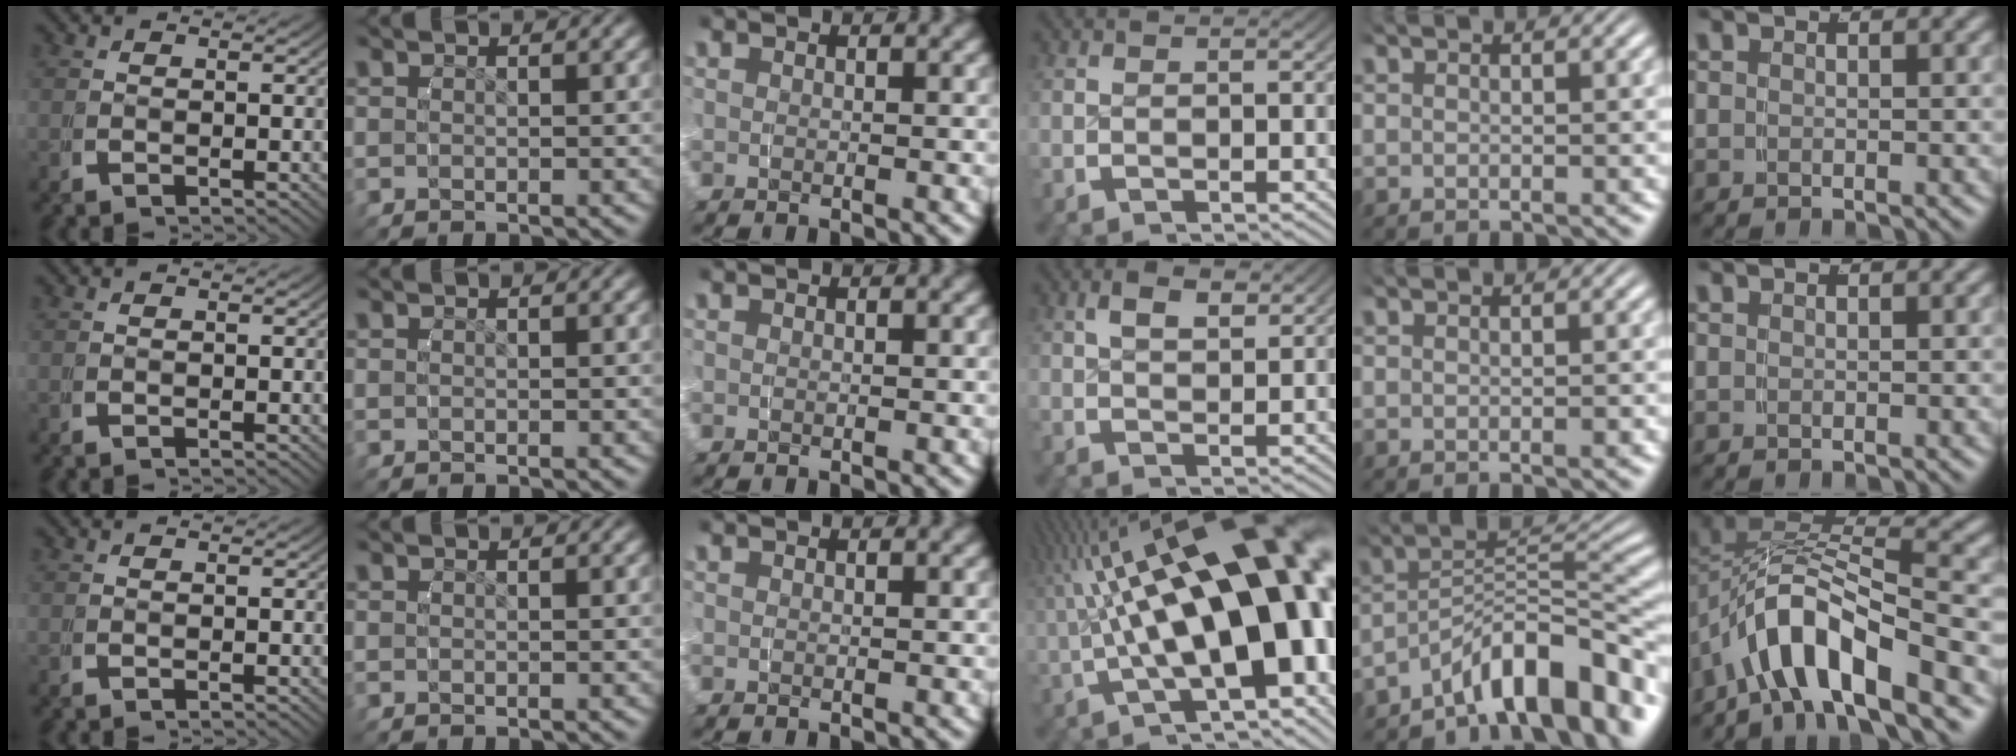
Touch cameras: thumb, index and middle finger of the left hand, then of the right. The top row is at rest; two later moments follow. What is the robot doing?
{"motion": "grasp_and_lifting", "object": "water bottle"}